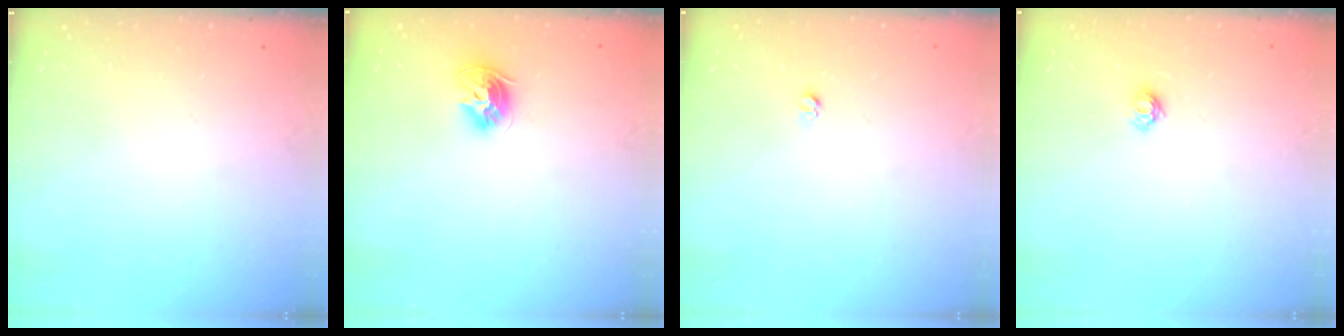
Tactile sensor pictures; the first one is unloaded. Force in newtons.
{"total": 8.9, "press": 8.8, "slide": 1.2}
{"total": 2.7, "press": 2.7, "slide": 0.3}
{"total": 5.8, "press": 5.8, "slide": 0.3}